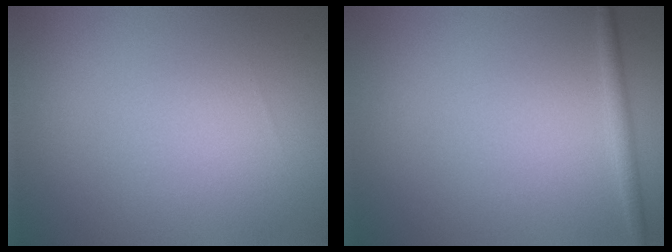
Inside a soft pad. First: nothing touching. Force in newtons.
{"total": 1.3, "press": 1.3, "slide": 0.1}